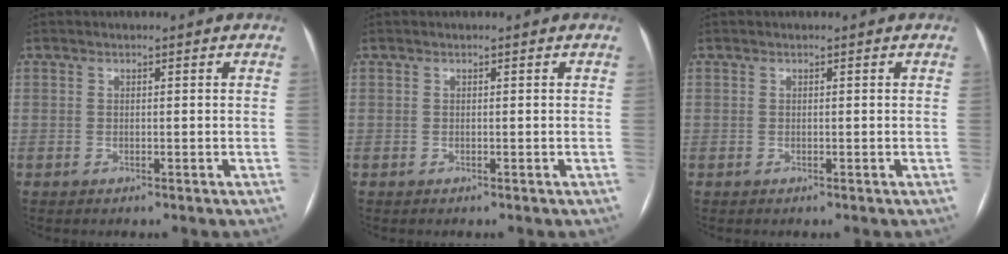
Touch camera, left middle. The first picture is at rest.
{"total": 0.0}
{"total": 0.0}